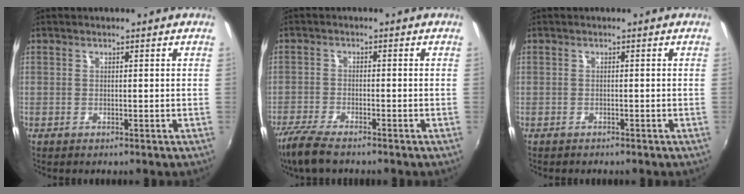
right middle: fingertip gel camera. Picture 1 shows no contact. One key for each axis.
{"total": 7.3, "fx": -5.9, "fy": 1.4, "fz": 4.0, "tx": -0.110, "ty": -0.027, "tz": -0.113}
{"total": 0.9, "fx": -0.7, "fy": 0.4, "fz": 0.0, "tx": -0.005, "ty": -0.001, "tz": -0.013}